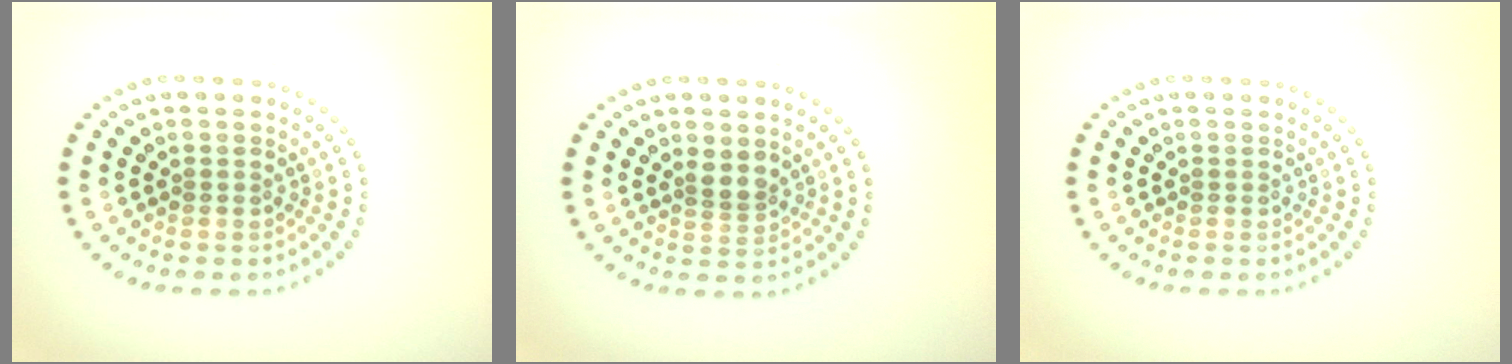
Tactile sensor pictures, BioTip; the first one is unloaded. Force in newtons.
{"total": 1.9, "press": 1.5, "slide": 1.2}
{"total": 0.0}